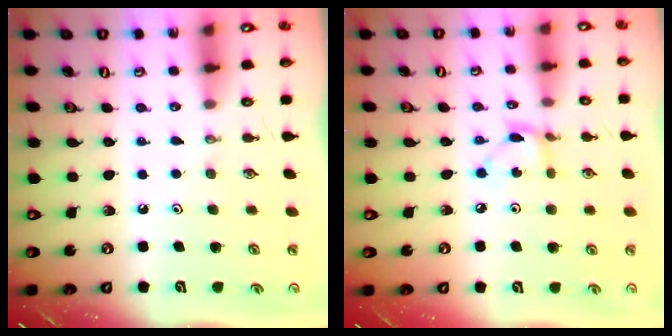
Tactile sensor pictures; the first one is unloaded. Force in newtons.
{"total": 3.0, "press": 3.0, "slide": 0.2}